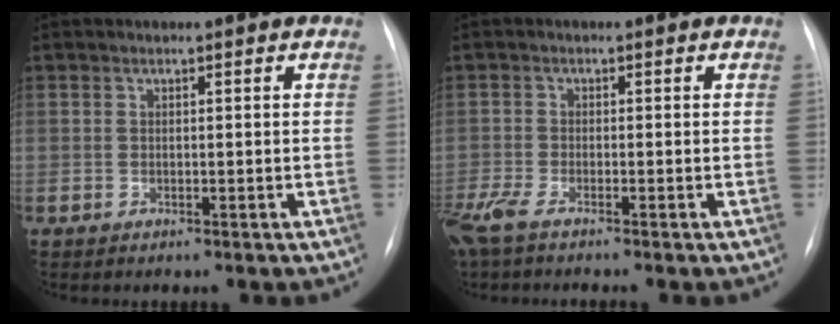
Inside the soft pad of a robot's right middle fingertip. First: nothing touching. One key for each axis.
{"total": 4.6, "fx": -3.5, "fy": 0.6, "fz": 2.9, "tx": -0.064, "ty": -0.012, "tz": -0.071}